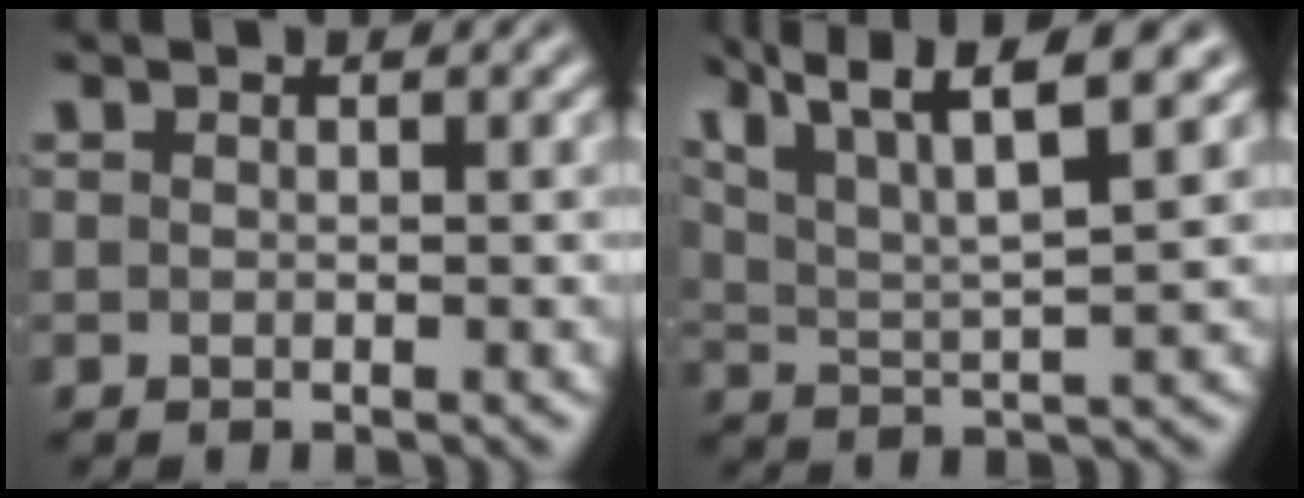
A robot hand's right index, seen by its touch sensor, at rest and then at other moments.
{"total": 7.2, "force": [3.8, 3.1, 5.3], "torque": [-0.092, -0.001, 0.065]}